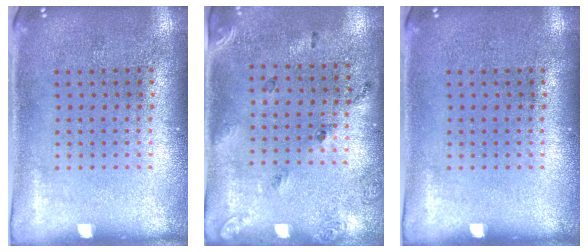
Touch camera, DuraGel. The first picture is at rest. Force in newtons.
{"total": 1.7, "press": 1.0, "slide": 1.4}
{"total": 0.0}